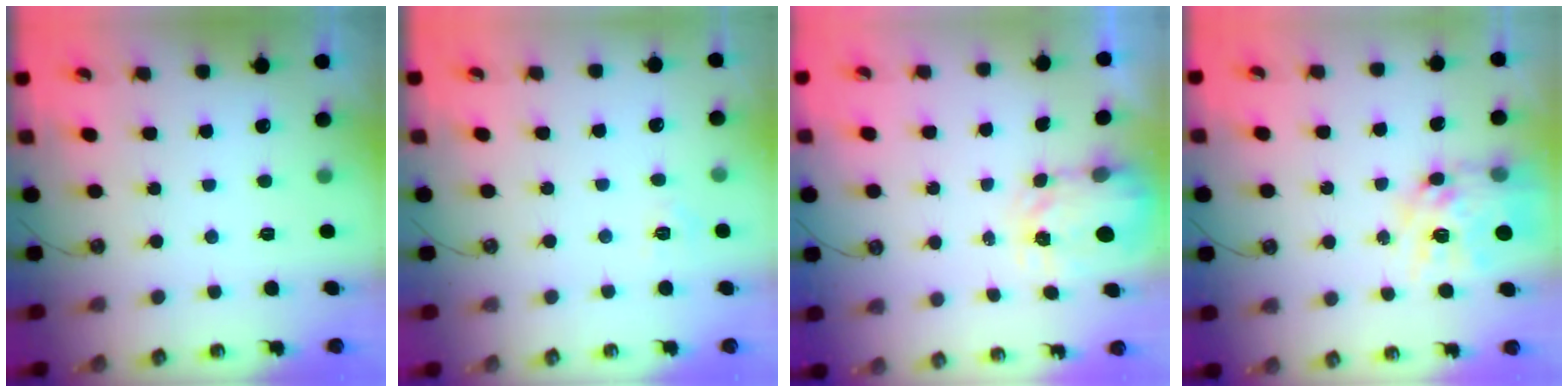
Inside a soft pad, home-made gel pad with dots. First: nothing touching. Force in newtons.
{"total": 7.0, "press": 7.0, "slide": 0.7}
{"total": 3.8, "press": 3.8, "slide": 0.4}
{"total": 15.2, "press": 15.2, "slide": 1.3}